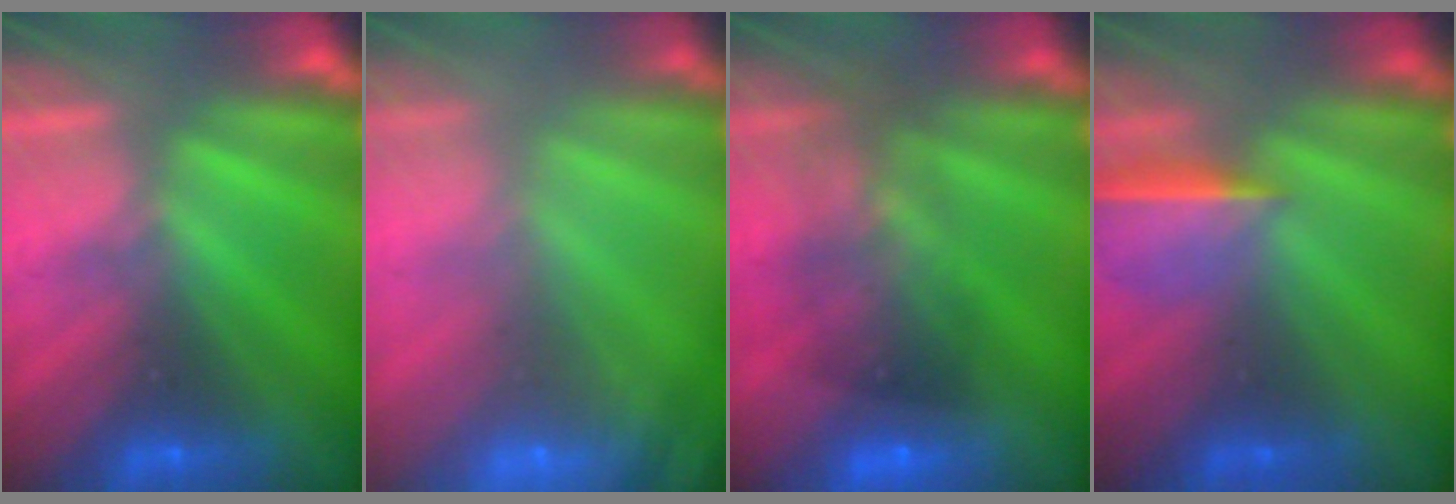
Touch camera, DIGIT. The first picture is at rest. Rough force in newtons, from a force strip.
{"total": 6.1}
{"total": 6.5}
{"total": 1.7}